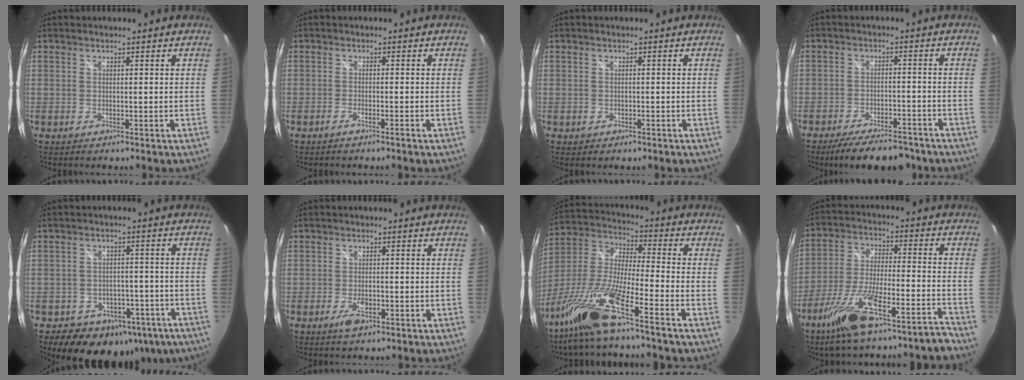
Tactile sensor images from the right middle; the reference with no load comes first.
{"total": 1.5, "force": [-1.2, -0.3, 0.9], "torque": [-0.025, 0.001, -0.025]}
{"total": 1.3, "force": [-0.6, 1.0, 0.5], "torque": [-0.010, -0.003, -0.007]}
{"total": 12.1, "force": [-10.0, 3.5, 5.8], "torque": [-0.118, -0.014, -0.147]}
{"total": 17.8, "force": [-11.5, 11.3, 7.5], "torque": [-0.147, 0.018, -0.122]}
{"total": 3.4, "force": [-1.8, 1.5, 2.4], "torque": [-0.052, -0.004, -0.032]}
{"total": 17.2, "force": [-11.9, 0.3, 12.4], "torque": [-0.253, -0.028, -0.234]}
{"total": 17.6, "force": [-13.8, 1.5, 10.8], "torque": [-0.211, -0.023, -0.227]}